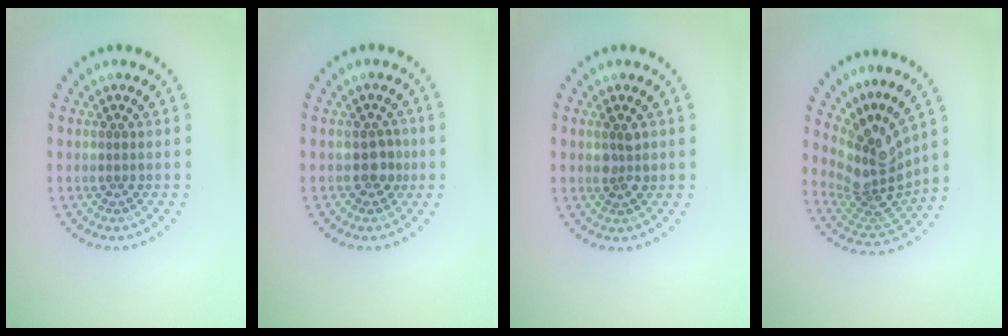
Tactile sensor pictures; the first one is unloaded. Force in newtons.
{"total": 1.6, "press": 1.4, "slide": 0.7}
{"total": 1.3, "press": 1.3, "slide": 0.3}
{"total": 4.6, "press": 3.0, "slide": 3.4}